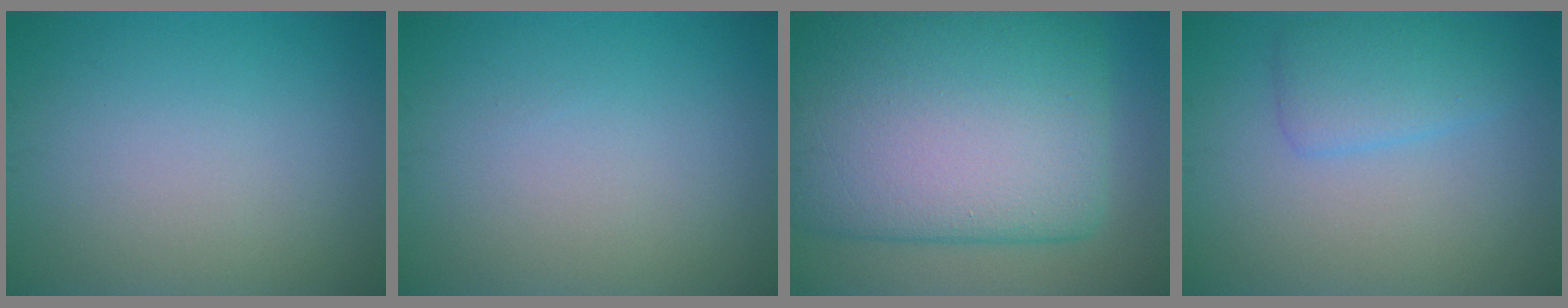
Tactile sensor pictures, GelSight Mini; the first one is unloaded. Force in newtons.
{"total": 0.0}
{"total": 17.4, "press": 17.4, "slide": 0.8}
{"total": 3.0, "press": 3.0, "slide": 0.2}